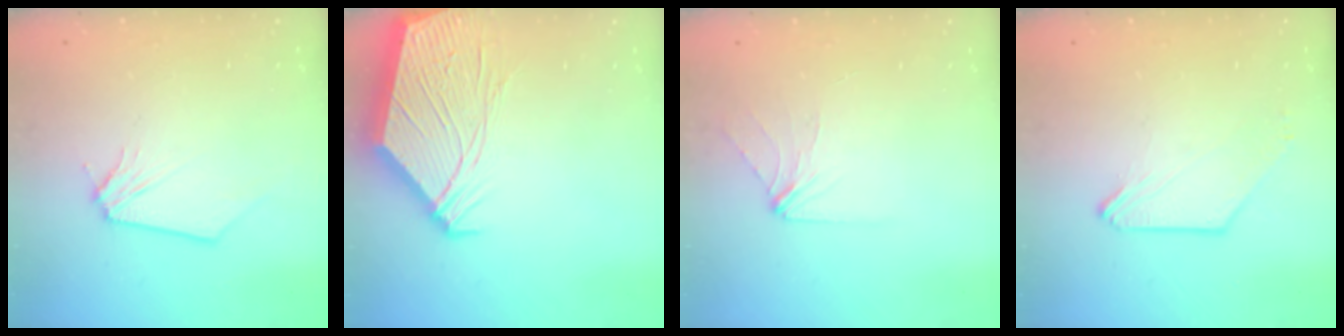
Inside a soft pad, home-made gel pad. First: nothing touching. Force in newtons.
{"total": 15.9, "press": 15.7, "slide": 2.1}
{"total": 3.4, "press": 3.3, "slide": 0.6}
{"total": 0.8, "press": 0.7, "slide": 0.3}